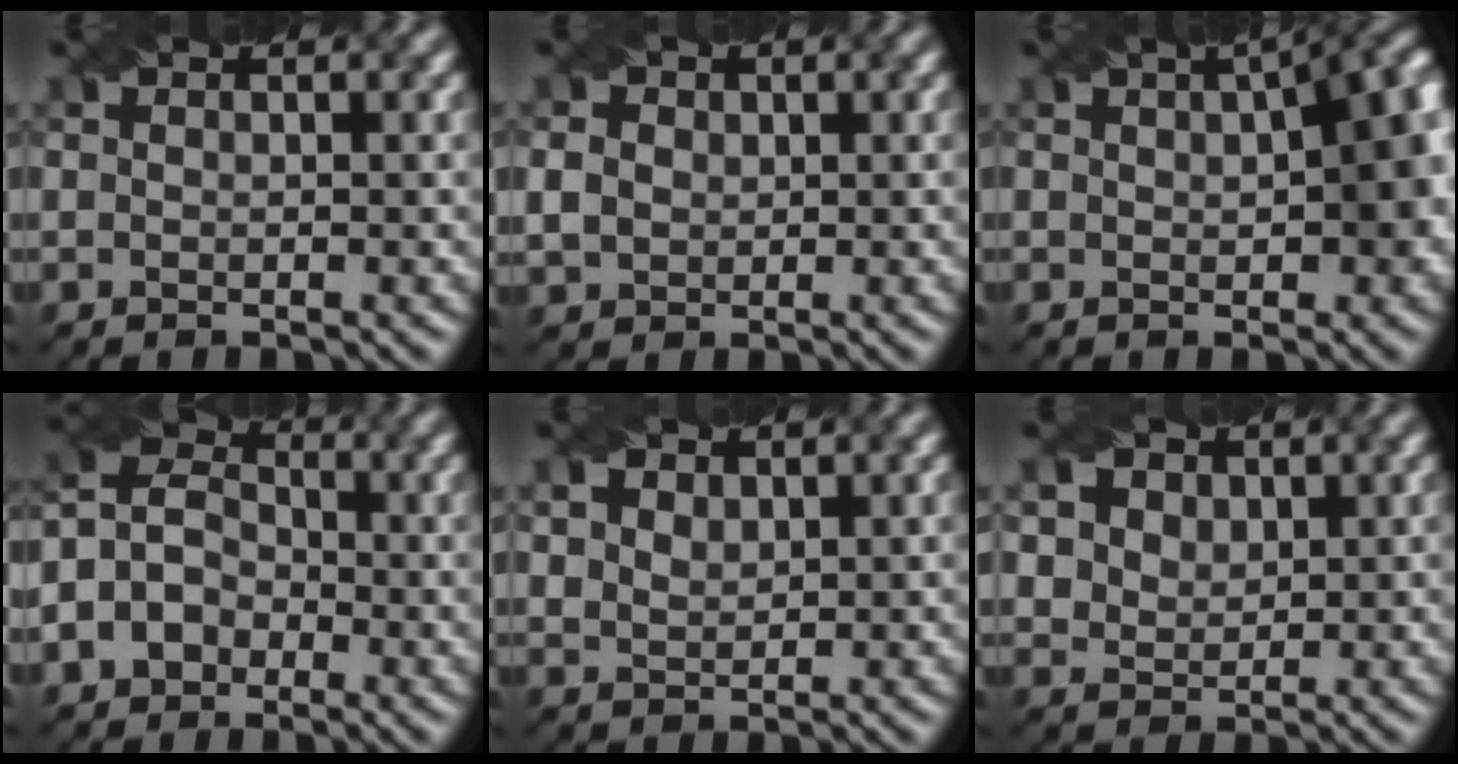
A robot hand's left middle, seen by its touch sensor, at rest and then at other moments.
{"total": 2.3, "force": [0.2, 2.0, 1.0], "torque": [-0.021, -0.001, 0.006]}
{"total": 8.1, "force": [1.1, 3.4, 7.3], "torque": [-0.076, 0.017, 0.015]}
{"total": 6.7, "force": [-2.0, 5.2, 3.6], "torque": [-0.055, 0.007, -0.045]}
{"total": 3.4, "force": [1.9, 2.3, 1.5], "torque": [-0.043, 0.010, 0.034]}
{"total": 7.2, "force": [3.9, 5.0, 3.3], "torque": [-0.078, 0.014, 0.061]}